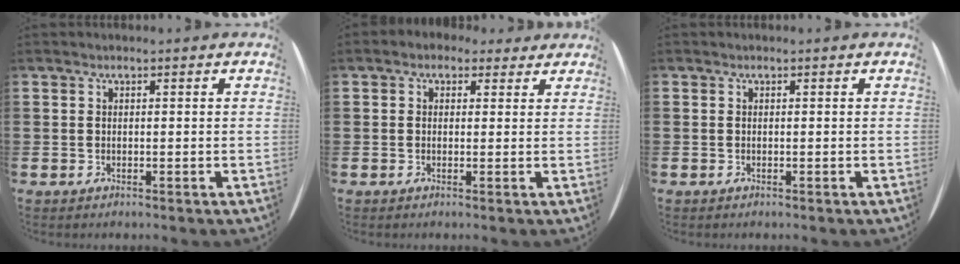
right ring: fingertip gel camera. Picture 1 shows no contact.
{"total": 1.6, "force": [1.0, 1.2, 0.1], "torque": [-0.008, 0.012, 0.018]}
{"total": 0.0}